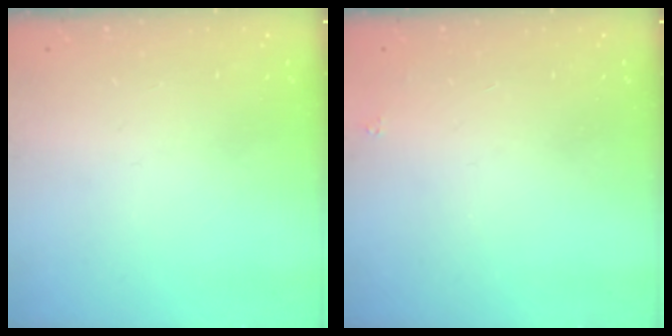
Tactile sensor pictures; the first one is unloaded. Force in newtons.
{"total": 1.6, "press": 1.5, "slide": 0.2}